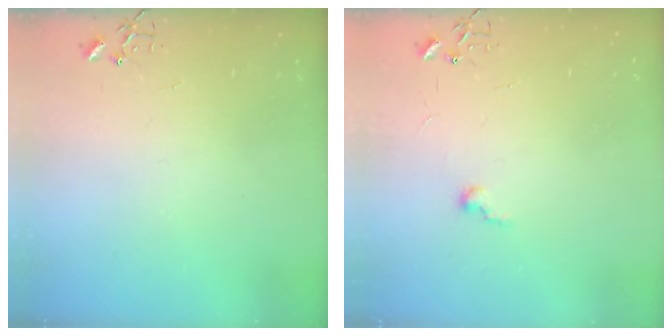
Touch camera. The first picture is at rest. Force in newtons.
{"total": 6.2, "press": 6.2, "slide": 0.8}